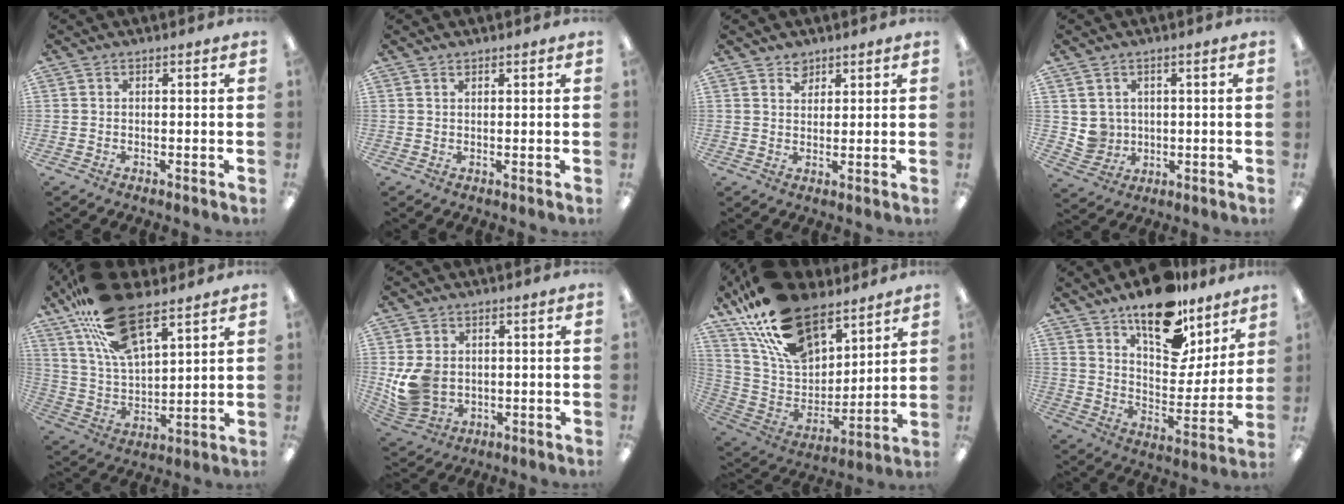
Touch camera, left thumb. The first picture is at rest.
{"total": 0.8, "force": [0.7, 0.3, 0.2], "torque": [-0.006, -0.001, 0.014]}
{"total": 3.4, "force": [2.6, 2.1, 0.7], "torque": [-0.003, -0.010, 0.048]}
{"total": 4.9, "force": [1.9, 4.5, 0.3], "torque": [-0.015, -0.003, 0.041]}
{"total": 21.2, "force": [13.6, 9.3, 13.4], "torque": [-0.248, -0.051, 0.244]}
{"total": 9.4, "force": [0.1, 7.6, 5.4], "torque": [-0.123, 0.004, 0.005]}
{"total": 23.5, "force": [15.8, 12.3, 12.3], "torque": [-0.232, -0.079, 0.292]}
{"total": 18.3, "force": [13.8, 8.1, 8.9], "torque": [-0.133, -0.095, 0.239]}